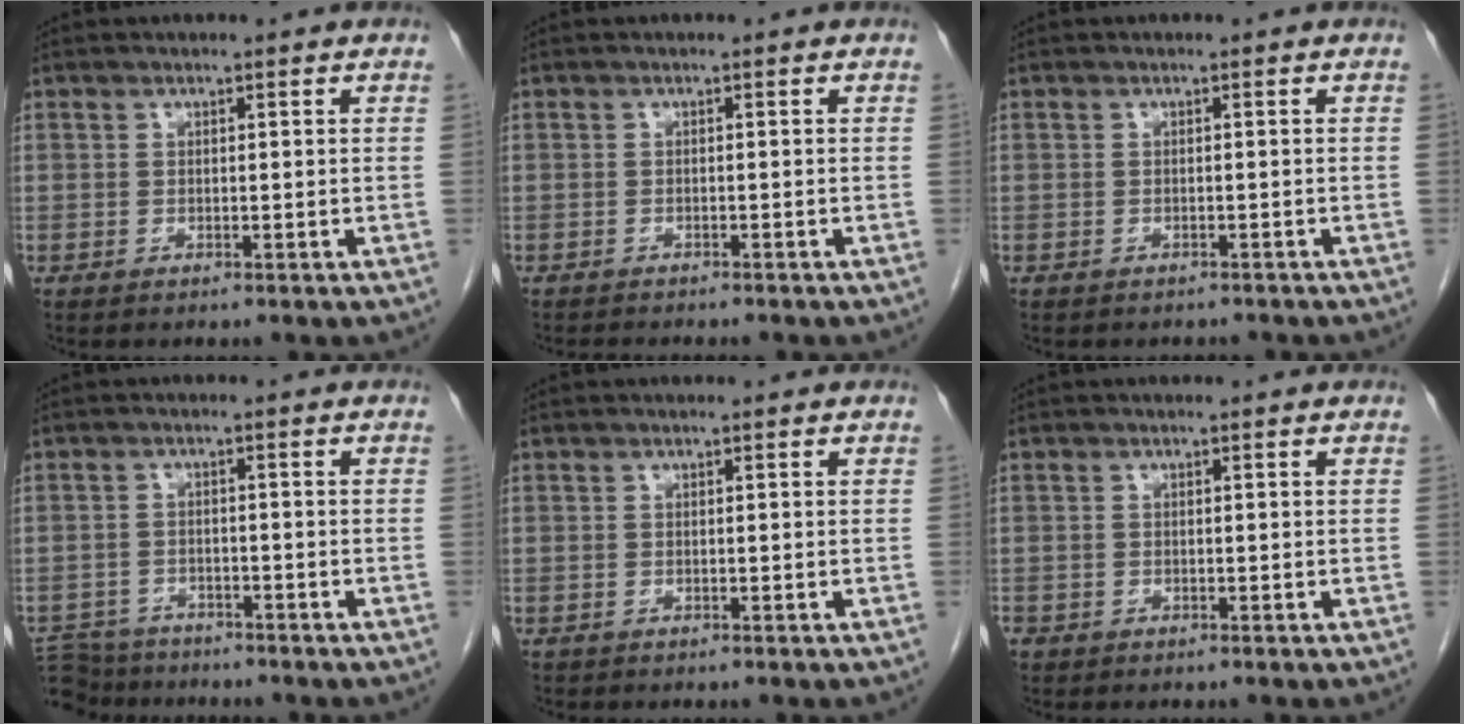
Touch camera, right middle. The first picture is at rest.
{"total": 4.1, "force": [-3.7, 0.9, 1.6], "torque": [-0.022, -0.006, -0.047]}
{"total": 2.5, "force": [-2.3, 1.0, 0.3], "torque": [-0.007, 0.001, -0.029]}
{"total": 7.3, "force": [-6.8, 2.6, 0.5], "torque": [-0.013, 0.001, -0.113]}
{"total": 0.0}
{"total": 1.1, "force": [-0.7, 0.8, 0.3], "torque": [-0.014, 0.000, -0.013]}